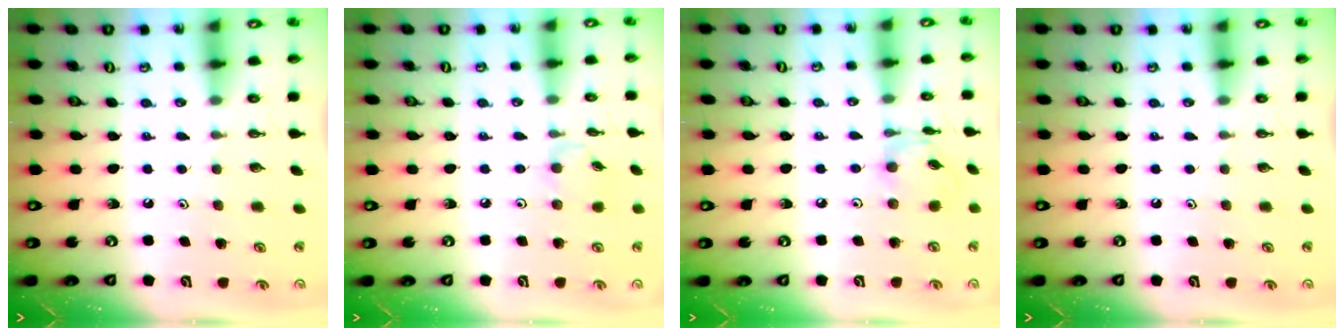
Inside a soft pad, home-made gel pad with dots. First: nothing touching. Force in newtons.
{"total": 2.5, "press": 2.5, "slide": 0.4}
{"total": 4.4, "press": 4.4, "slide": 0.3}
{"total": 0.0}